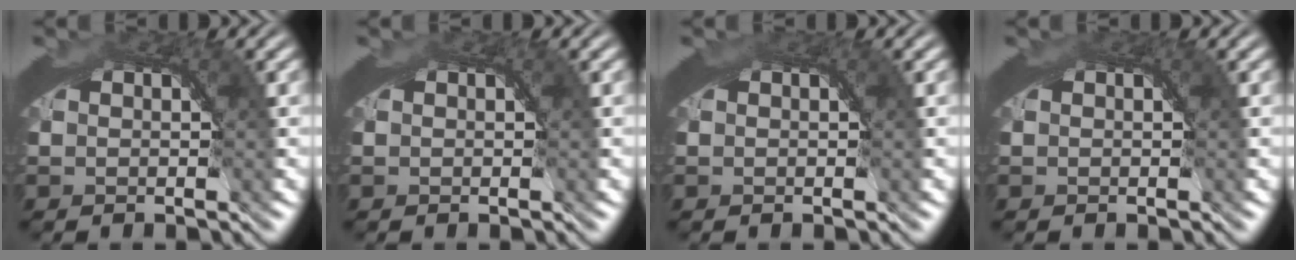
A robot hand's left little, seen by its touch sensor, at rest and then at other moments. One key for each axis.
{"total": 0.0}
{"total": 0.7, "fx": 0.3, "fy": 0.3, "fz": 0.6, "tx": -0.010, "ty": 0.001, "tz": 0.005}
{"total": 0.6, "fx": 0.2, "fy": 0.2, "fz": 0.5, "tx": -0.009, "ty": 0.001, "tz": 0.004}